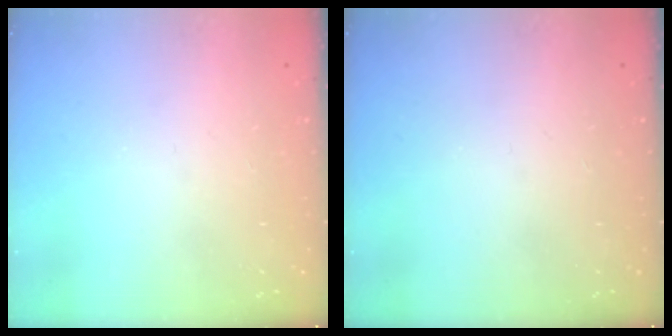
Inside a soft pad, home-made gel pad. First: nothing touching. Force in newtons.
{"total": 0.0}